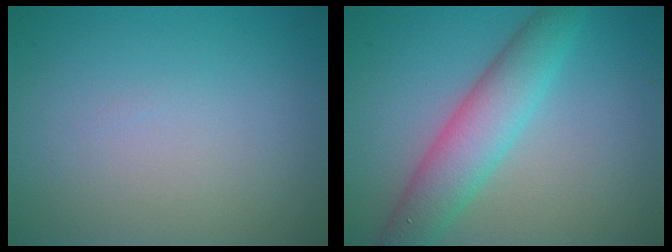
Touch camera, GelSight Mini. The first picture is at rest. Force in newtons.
{"total": 5.4, "press": 5.4, "slide": 0.0}